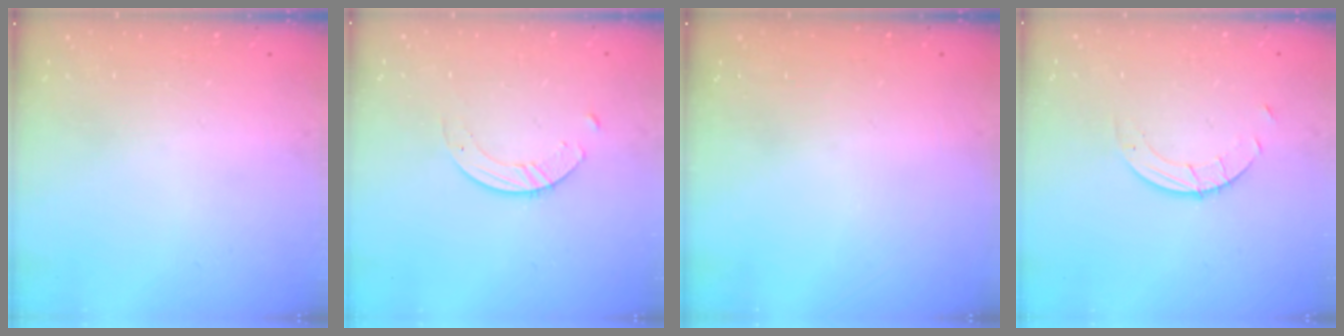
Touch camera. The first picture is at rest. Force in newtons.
{"total": 4.5, "press": 4.5, "slide": 0.3}
{"total": 0.0}
{"total": 2.5, "press": 2.5, "slide": 0.2}